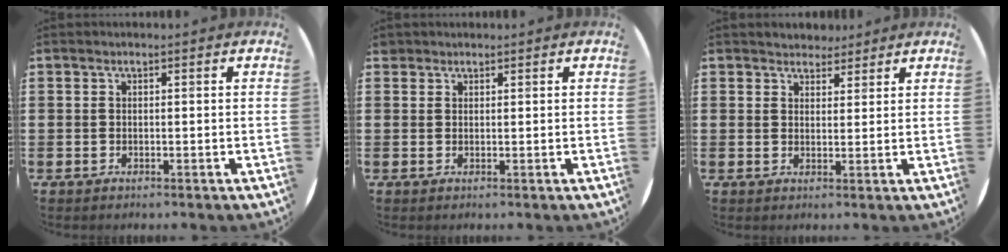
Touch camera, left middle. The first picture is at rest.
{"total": 1.0, "force": [0.9, 0.4, -0.1], "torque": [0.000, 0.002, 0.018]}
{"total": 2.7, "force": [2.6, 1.0, 0.0], "torque": [-0.005, 0.000, 0.049]}